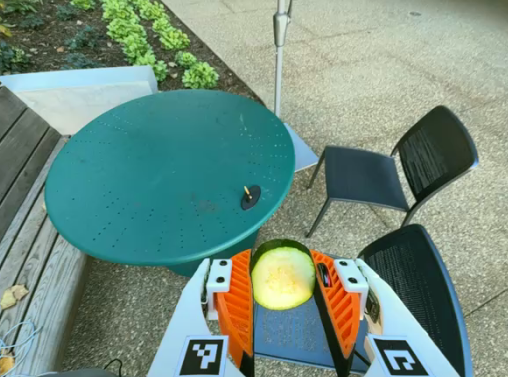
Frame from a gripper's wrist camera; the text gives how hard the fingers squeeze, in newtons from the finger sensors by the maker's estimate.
{"total": 14.2, "left": 14.6, "right": 13.9}